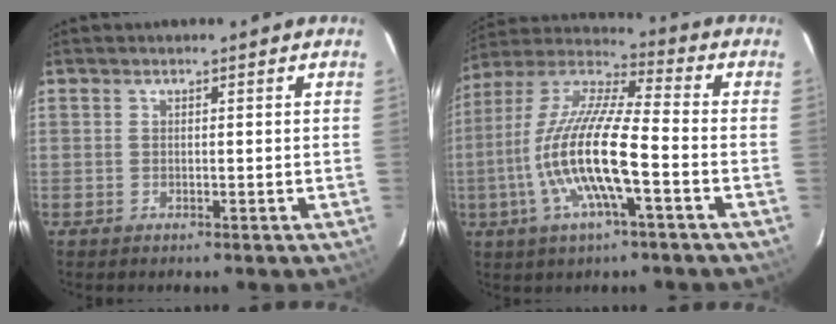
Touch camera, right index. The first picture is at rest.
{"total": 16.8, "force": [-4.5, 3.0, 15.9], "torque": [-0.314, -0.006, -0.094]}